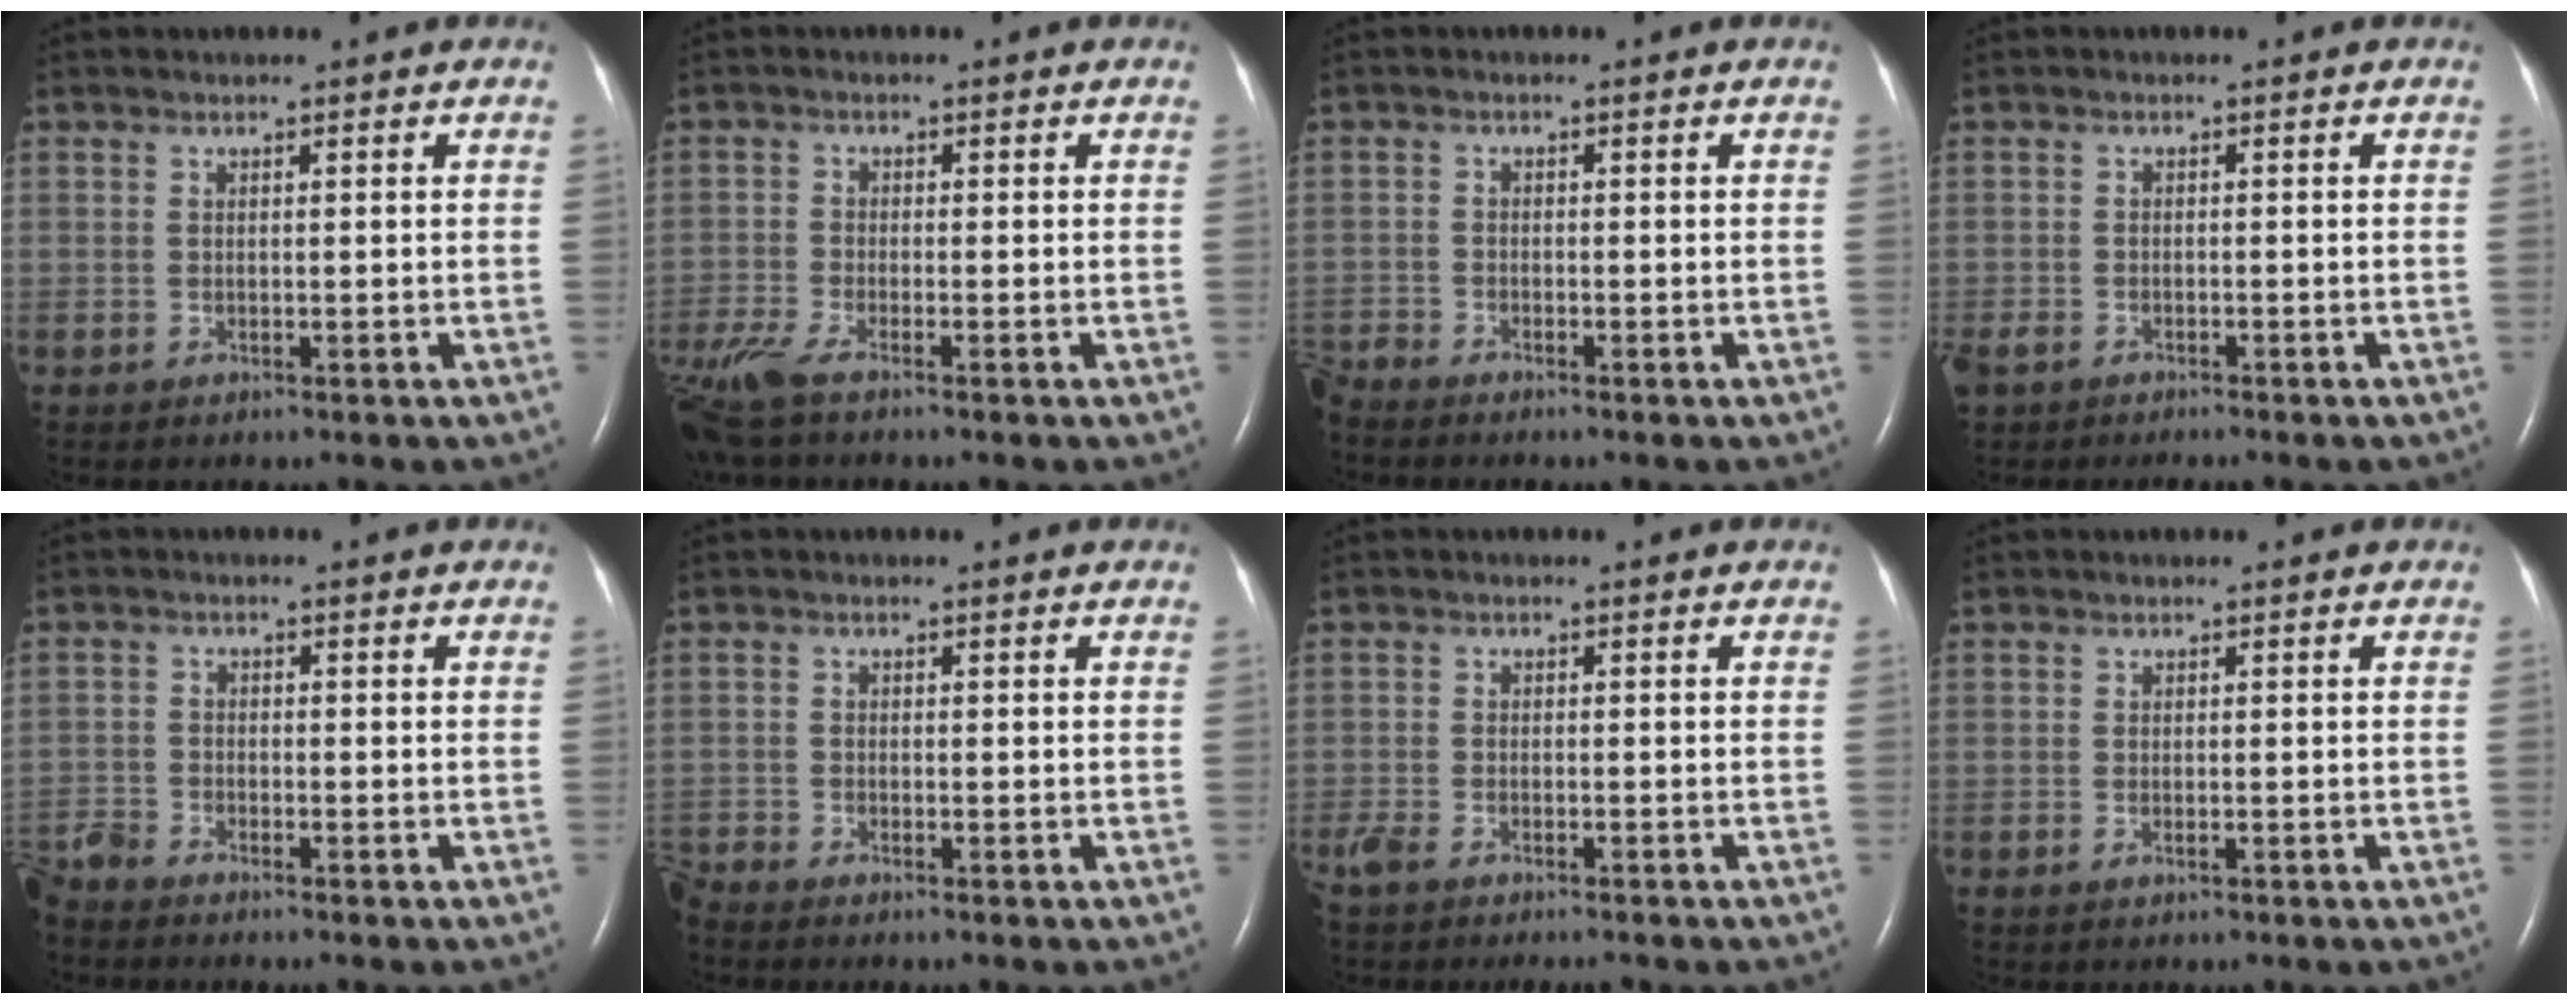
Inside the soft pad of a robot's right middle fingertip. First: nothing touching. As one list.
[{"total": 6.3, "force": [-4.9, 0.7, 3.9], "torque": [-0.091, -0.018, -0.098]}, {"total": 2.6, "force": [-2.6, 0.0, 0.3], "torque": [-0.009, -0.012, -0.052]}, {"total": 5.4, "force": [-4.3, 2.4, 2.4], "torque": [-0.053, -0.007, -0.071]}, {"total": 4.2, "force": [-4.1, 0.6, 0.9], "torque": [-0.018, -0.015, -0.083]}, {"total": 2.2, "force": [-2.2, -0.1, 0.2], "torque": [-0.009, -0.010, -0.044]}, {"total": 7.2, "force": [-5.9, 1.9, 3.6], "torque": [-0.066, -0.010, -0.097]}, {"total": 0.6, "force": [-0.4, 0.2, 0.5], "torque": [-0.010, 0.000, -0.005]}]